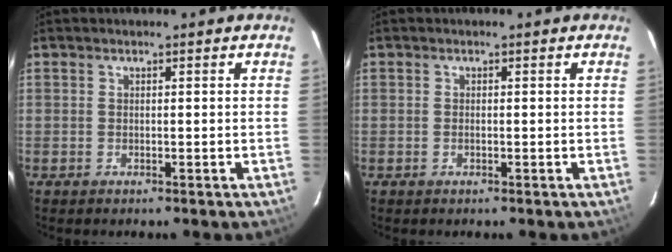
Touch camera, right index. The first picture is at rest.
{"total": 0.6, "force": [-0.2, 0.2, 0.5], "torque": [-0.011, 0.000, -0.004]}